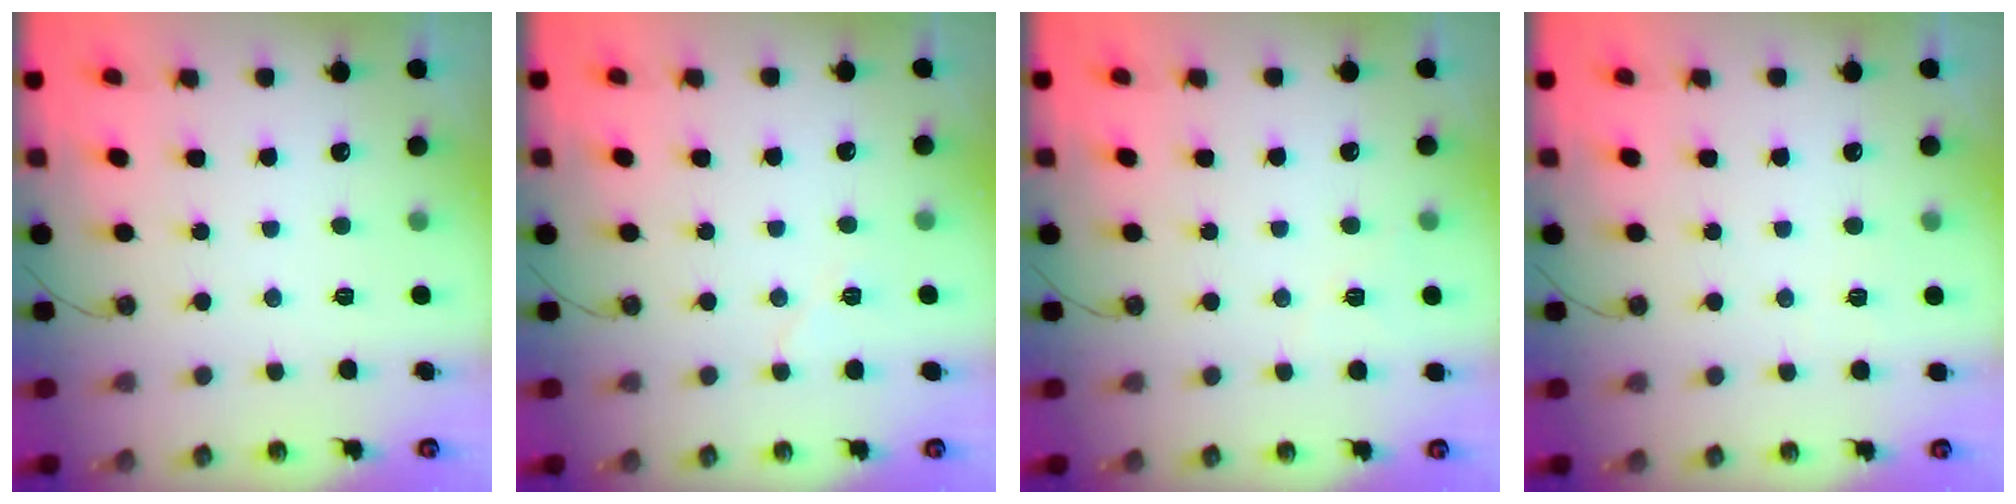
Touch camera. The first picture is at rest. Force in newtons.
{"total": 5.2, "press": 4.6, "slide": 2.3}
{"total": 4.1, "press": 3.6, "slide": 2.0}
{"total": 2.4, "press": 2.3, "slide": 0.6}